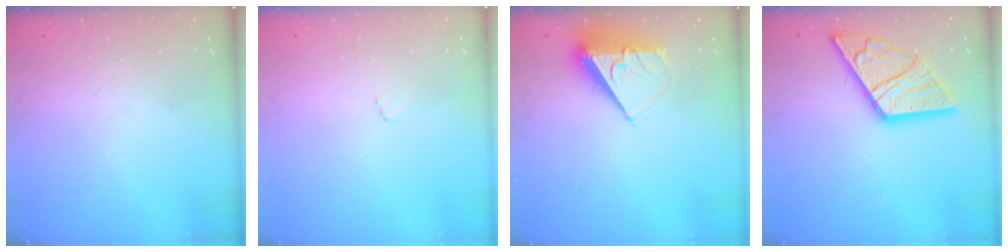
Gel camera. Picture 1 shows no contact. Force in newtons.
{"total": 3.6, "press": 3.6, "slide": 0.3}
{"total": 6.9, "press": 6.7, "slide": 1.2}
{"total": 13.3, "press": 13.3, "slide": 0.9}